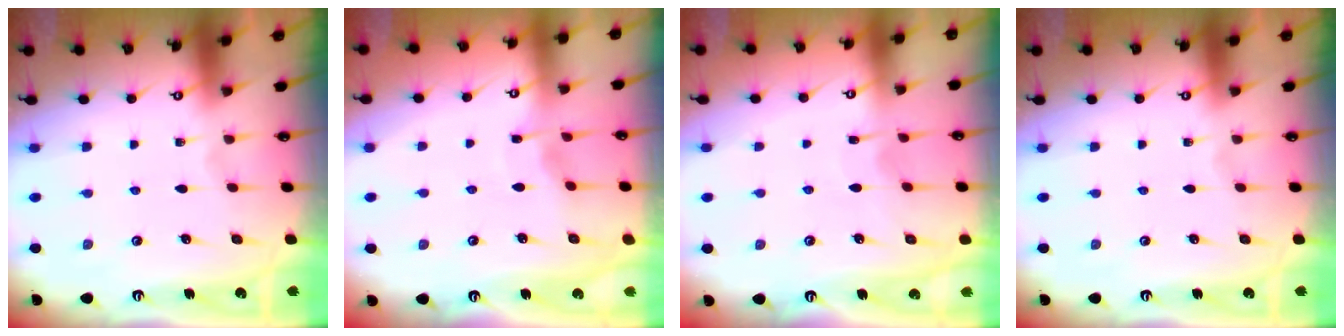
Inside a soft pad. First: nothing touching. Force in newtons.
{"total": 2.4, "press": 2.4, "slide": 0.3}
{"total": 3.4, "press": 3.4, "slide": 0.4}
{"total": 0.0}